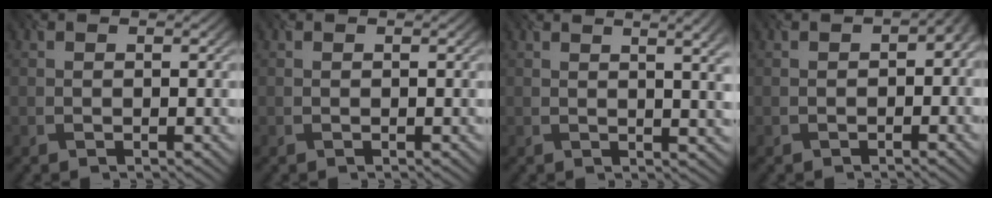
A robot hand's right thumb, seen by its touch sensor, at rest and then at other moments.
{"total": 0.0}
{"total": 7.1, "force": [2.2, 2.5, 6.2], "torque": [-0.050, 0.030, 0.018]}
{"total": 4.0, "force": [-0.9, 2.3, 3.2], "torque": [-0.025, 0.007, 0.003]}